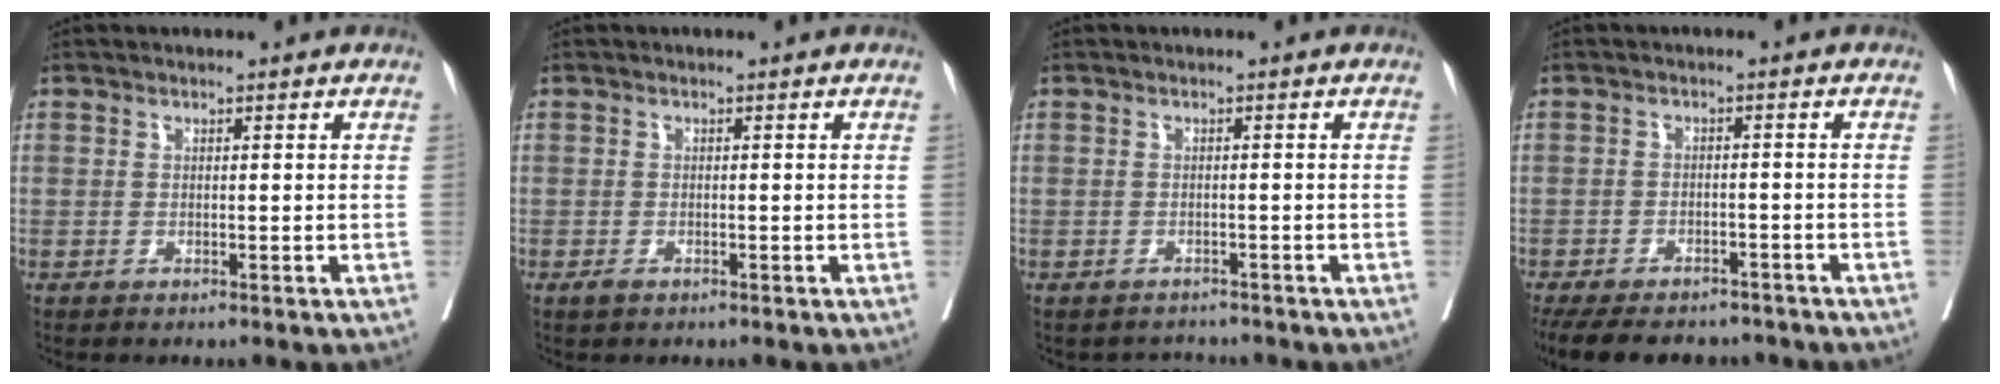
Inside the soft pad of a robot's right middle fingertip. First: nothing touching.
{"total": 1.0, "force": [-0.6, 0.5, 0.6], "torque": [-0.013, -0.001, -0.008]}
{"total": 2.0, "force": [-1.8, 0.6, -0.4], "torque": [0.003, -0.005, -0.028]}
{"total": 14.3, "force": [-12.0, 5.5, 5.5], "torque": [-0.127, -0.010, -0.160]}